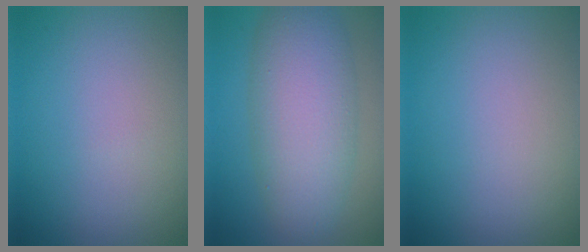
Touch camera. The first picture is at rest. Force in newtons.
{"total": 7.7, "press": 7.7, "slide": 0.2}
{"total": 0.0}